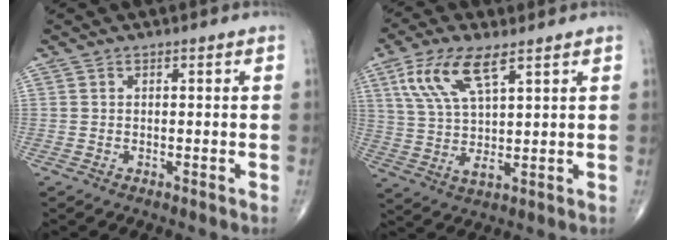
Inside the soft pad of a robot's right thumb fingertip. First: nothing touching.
{"total": 11.3, "force": [5.5, 3.9, 9.0], "torque": [-0.185, -0.012, 0.111]}